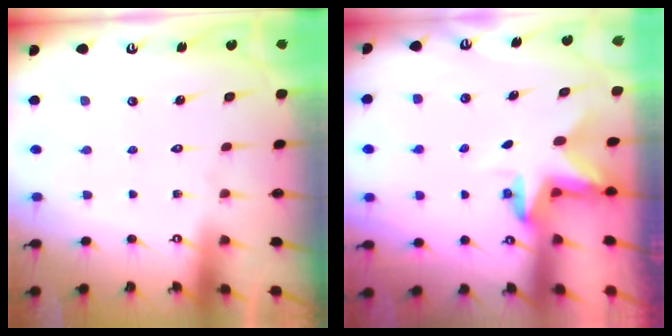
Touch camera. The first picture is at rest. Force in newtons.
{"total": 2.8, "press": 2.8, "slide": 0.2}